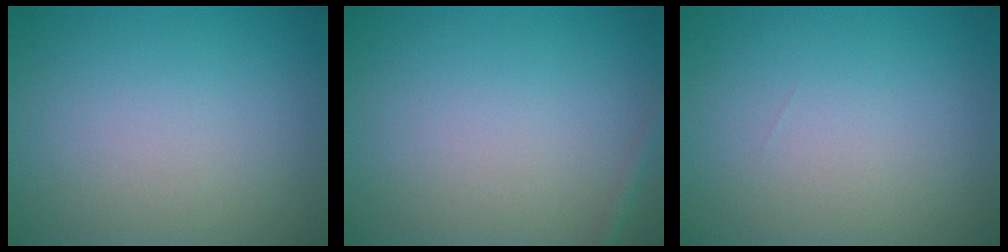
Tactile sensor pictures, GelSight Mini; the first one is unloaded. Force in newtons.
{"total": 0.8, "press": 0.8, "slide": 0.1}
{"total": 0.0}